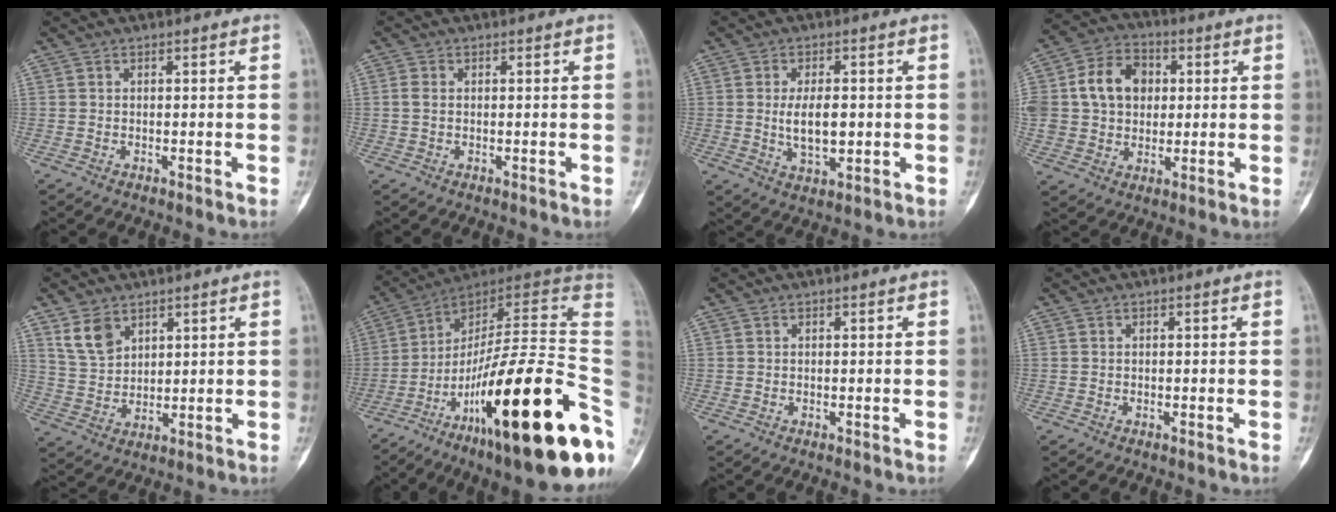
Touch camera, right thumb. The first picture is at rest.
{"total": 1.7, "force": [0.1, 1.2, 1.2], "torque": [-0.024, 0.001, -0.002]}
{"total": 6.9, "force": [-0.1, 3.6, 5.9], "torque": [-0.093, -0.009, 0.003]}
{"total": 14.4, "force": [2.3, 11.5, 8.4], "torque": [-0.134, 0.017, 0.039]}
{"total": 6.8, "force": [4.1, 4.4, 3.2], "torque": [-0.047, -0.019, 0.092]}
{"total": 33.6, "force": [-10.9, 7.0, 31.0], "torque": [-0.399, 0.075, -0.173]}
{"total": 0.0}
{"total": 0.0}